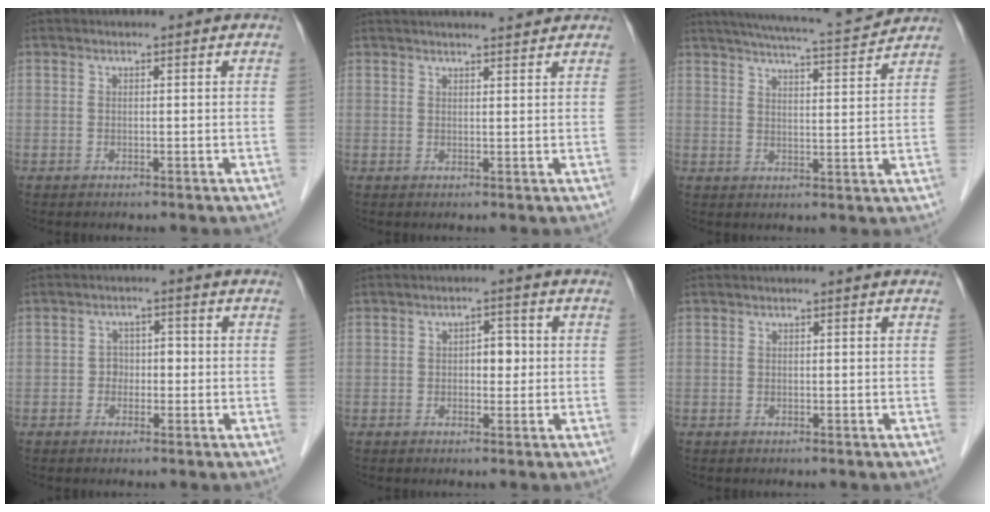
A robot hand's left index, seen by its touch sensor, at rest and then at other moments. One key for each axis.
{"total": 7.7, "fx": 7.2, "fy": 0.6, "fz": 2.7, "tx": -0.034, "ty": 0.019, "tz": 0.087}
{"total": 11.6, "fx": 10.8, "fy": 0.0, "fz": 4.3, "tx": -0.073, "ty": 0.003, "tz": 0.148}
{"total": 2.4, "fx": -1.0, "fy": 1.8, "fz": 1.3, "tx": -0.012, "ty": 0.007, "tz": -0.017}
{"total": 2.7, "fx": -0.3, "fy": 1.6, "fz": 2.2, "tx": -0.027, "ty": 0.005, "tz": -0.007}
{"total": 0.0}